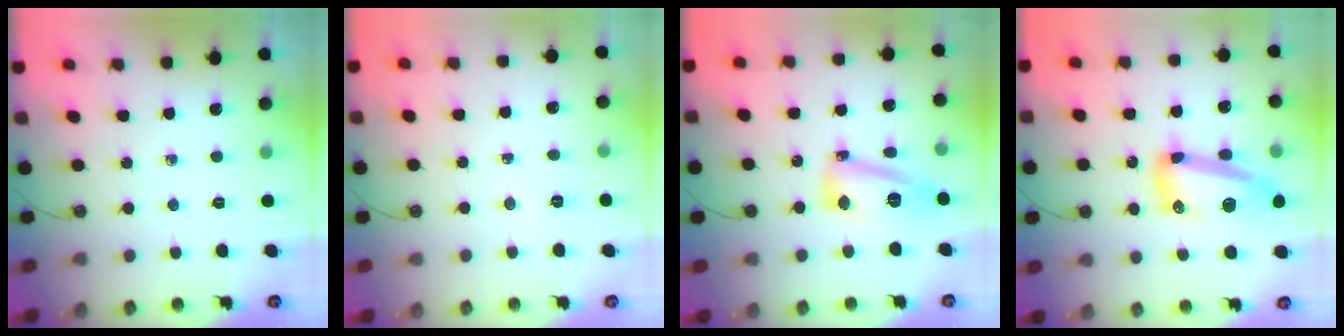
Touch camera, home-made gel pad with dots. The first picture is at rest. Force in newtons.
{"total": 4.0, "press": 3.9, "slide": 0.7}
{"total": 14.1, "press": 14.0, "slide": 1.4}
{"total": 14.7, "press": 14.7, "slide": 1.3}